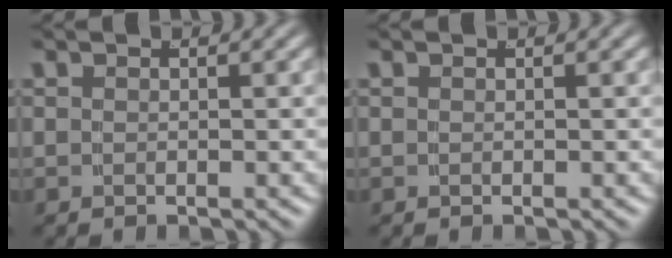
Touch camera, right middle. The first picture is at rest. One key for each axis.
{"total": 0.0}